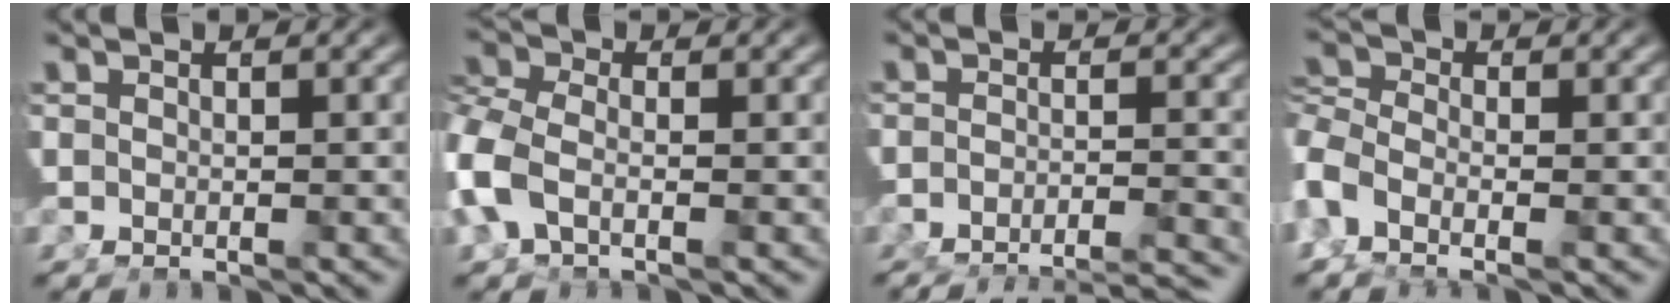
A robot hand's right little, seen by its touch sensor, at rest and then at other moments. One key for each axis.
{"total": 3.6, "fx": -0.5, "fy": 2.5, "fz": 2.6, "tx": -0.082, "ty": -0.017, "tz": 0.000}
{"total": 11.1, "fx": -10.4, "fy": 3.2, "fz": 2.5, "tx": -0.020, "ty": -0.024, "tz": -0.156}
{"total": 3.2, "fx": -1.0, "fy": 2.1, "fz": 2.2, "tx": -0.065, "ty": -0.014, "tz": -0.013}